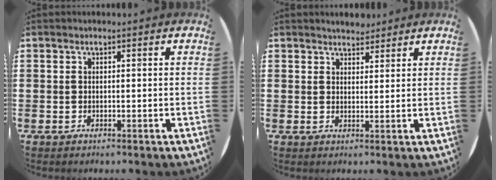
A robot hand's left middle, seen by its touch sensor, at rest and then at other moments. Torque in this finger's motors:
{"motor_torque": [0.07, 0.06, 0.10, 0.03]}